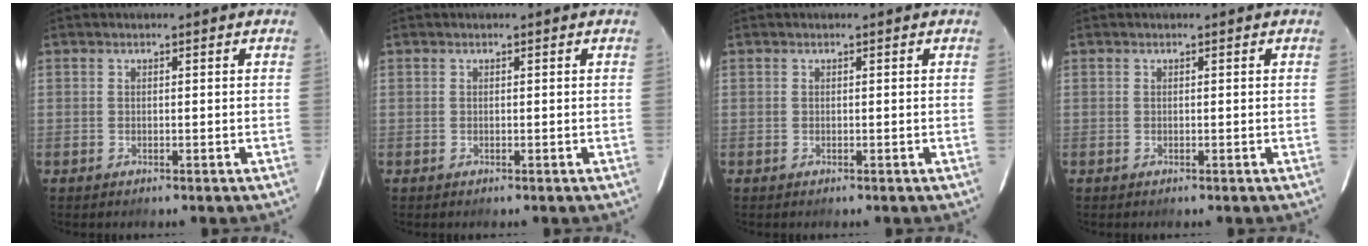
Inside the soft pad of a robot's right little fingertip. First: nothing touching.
{"total": 0.0}
{"total": 0.0}
{"total": 0.0}